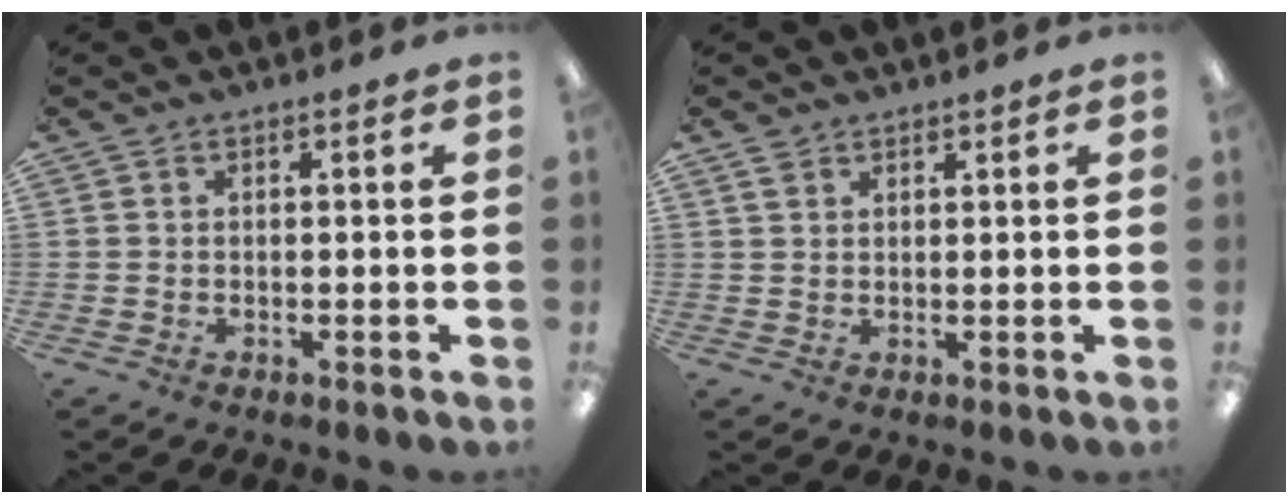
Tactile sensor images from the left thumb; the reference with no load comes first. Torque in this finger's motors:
{"motor_torque": [-0.14, -0.02, -0.54, 0.04, 0.00]}